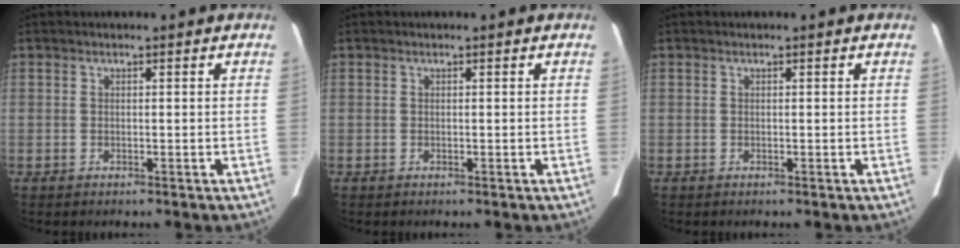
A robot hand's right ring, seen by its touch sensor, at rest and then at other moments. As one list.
[{"total": 0.0}, {"total": 0.0}]